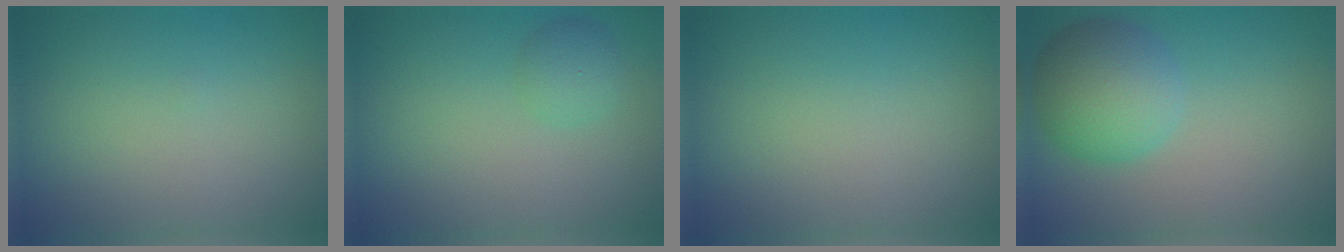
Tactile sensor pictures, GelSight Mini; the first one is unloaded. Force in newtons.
{"total": 1.7, "press": 1.7, "slide": 0.0}
{"total": 0.0}
{"total": 5.4, "press": 5.4, "slide": 0.3}